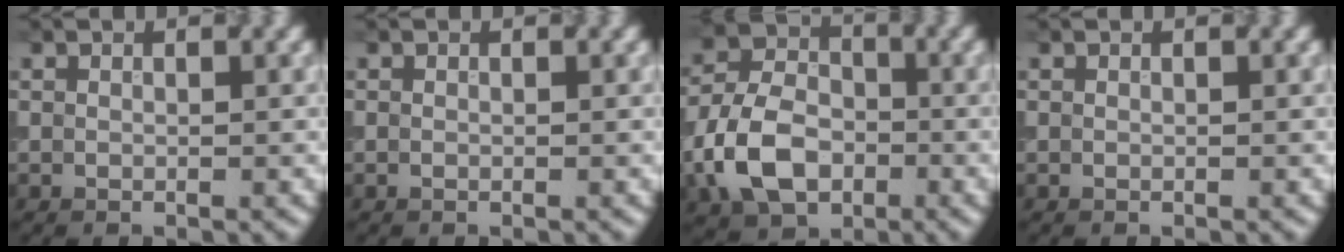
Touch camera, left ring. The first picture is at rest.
{"total": 0.0}
{"total": 7.7, "force": [-2.6, 5.3, 4.9], "torque": [-0.099, 0.004, -0.058]}
{"total": 0.0}